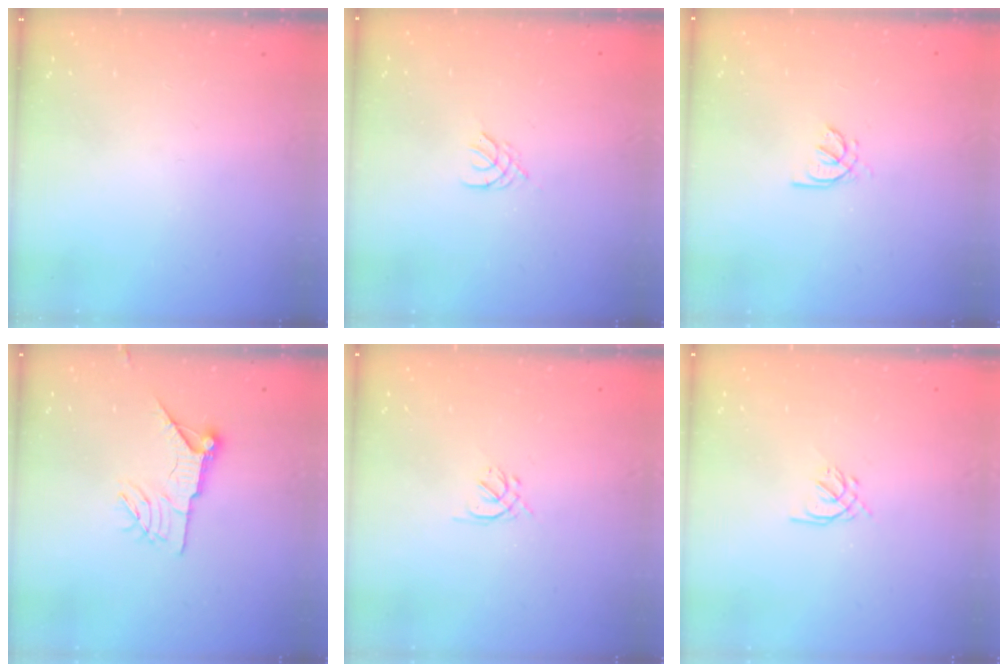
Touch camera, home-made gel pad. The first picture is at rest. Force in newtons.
{"total": 2.1, "press": 2.0, "slide": 0.4}
{"total": 1.4, "press": 1.3, "slide": 0.4}
{"total": 9.9, "press": 9.9, "slide": 1.0}
{"total": 1.3, "press": 1.2, "slide": 0.5}
{"total": 1.2, "press": 1.1, "slide": 0.5}